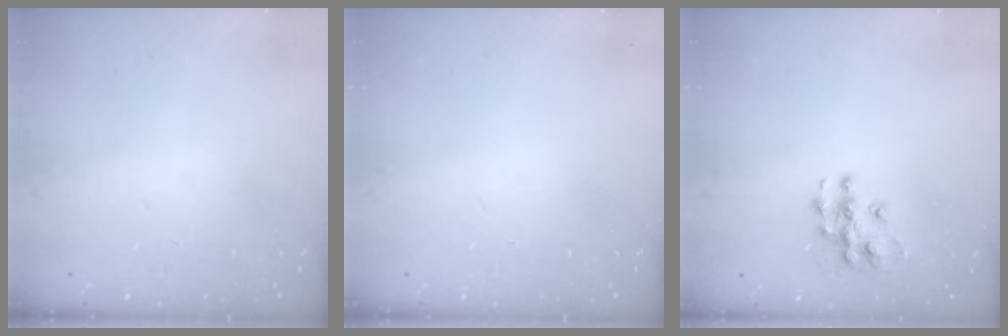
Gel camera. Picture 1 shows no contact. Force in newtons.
{"total": 0.0}
{"total": 9.2, "press": 9.2, "slide": 0.5}